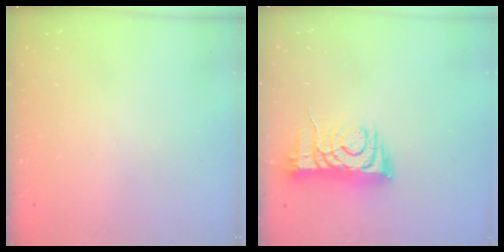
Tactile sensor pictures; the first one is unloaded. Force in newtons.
{"total": 8.3, "press": 8.2, "slide": 1.3}